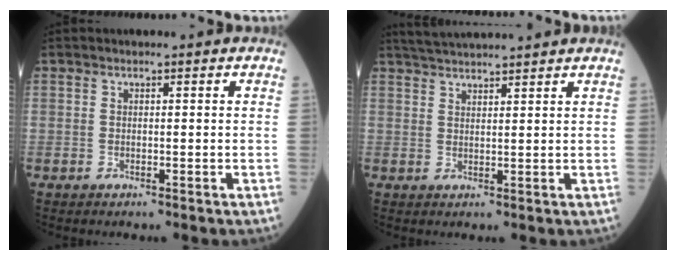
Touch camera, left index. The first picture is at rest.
{"total": 7.6, "force": [7.1, -0.5, 2.7], "torque": [-0.050, 0.034, 0.111]}